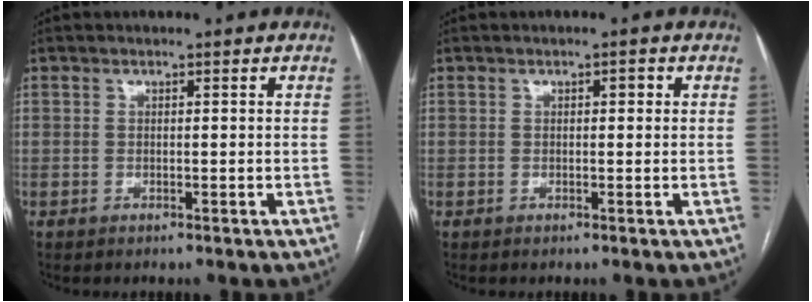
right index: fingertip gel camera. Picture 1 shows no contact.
{"total": 1.0, "force": [0.2, 0.4, 0.8], "torque": [-0.009, 0.003, 0.001]}